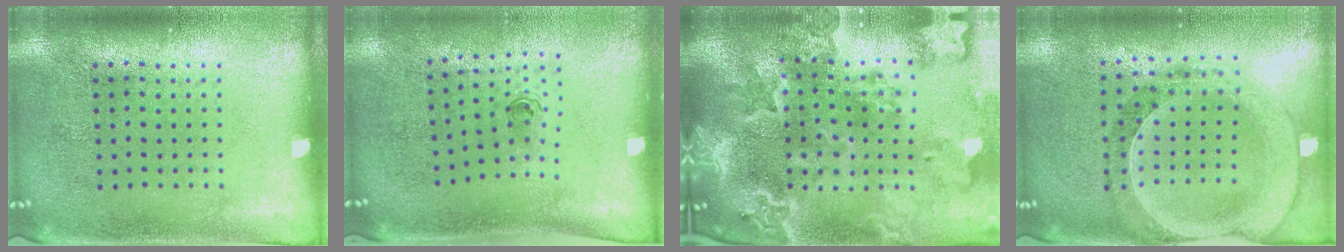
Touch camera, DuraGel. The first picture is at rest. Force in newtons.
{"total": 0.6, "press": 0.3, "slide": 0.5}
{"total": 4.5, "press": 3.7, "slide": 2.7}
{"total": 1.5, "press": 1.5, "slide": 0.4}